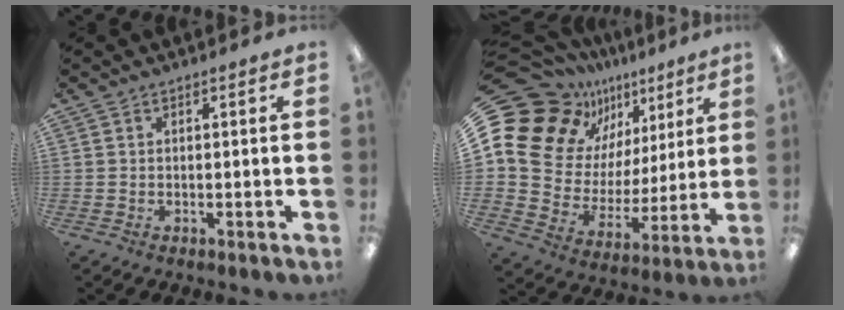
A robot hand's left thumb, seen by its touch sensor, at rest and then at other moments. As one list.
[{"total": 18.1, "force": [10.2, 13.3, 6.9], "torque": [-0.140, -0.069, 0.208]}]